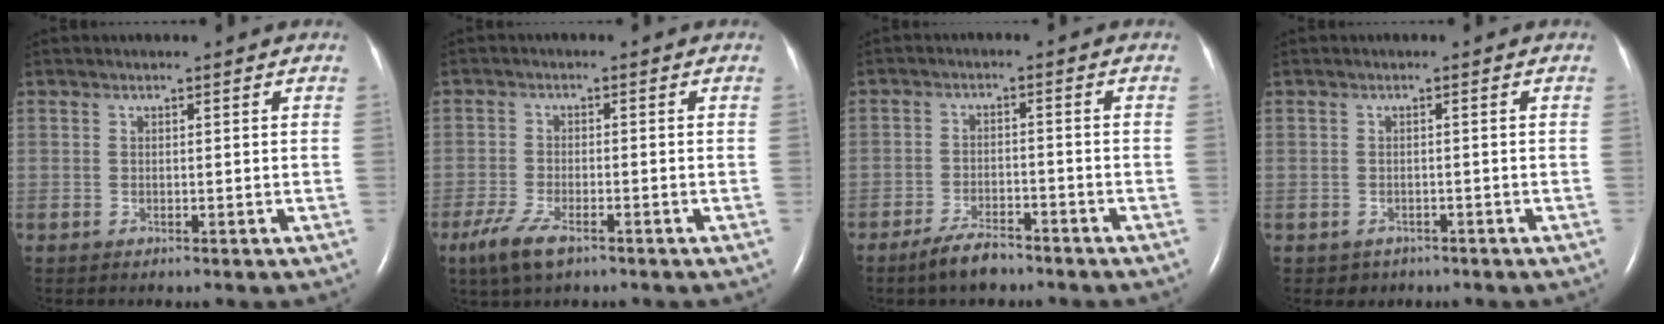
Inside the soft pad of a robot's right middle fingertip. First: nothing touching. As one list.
[{"total": 5.4, "force": [-3.4, 1.4, 4.0], "torque": [-0.093, -0.013, -0.061]}, {"total": 4.7, "force": [-3.9, 1.2, 2.4], "torque": [-0.057, -0.004, -0.070]}, {"total": 1.6, "force": [-1.0, 1.2, 0.1], "torque": [-0.008, 0.004, -0.008]}]